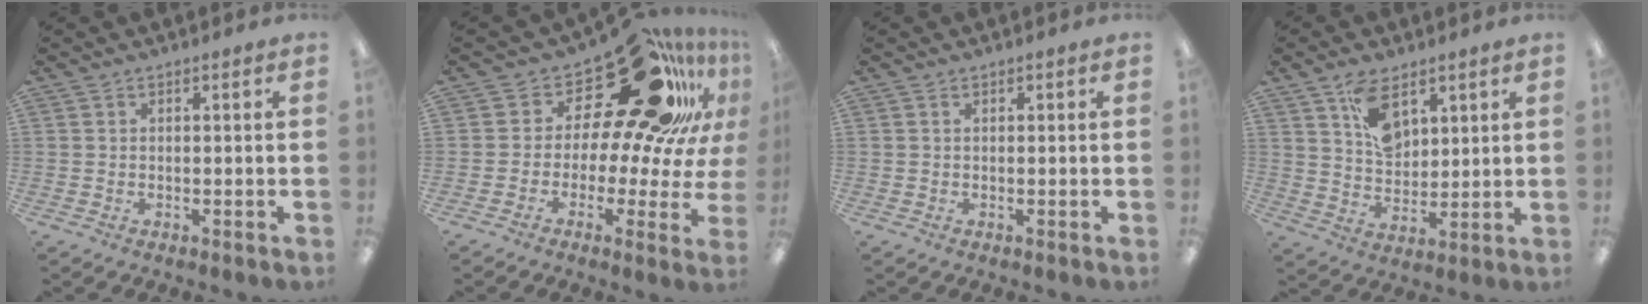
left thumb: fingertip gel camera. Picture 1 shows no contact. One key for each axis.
{"total": 24.8, "fx": 14.9, "fy": 11.0, "fz": 16.5, "tx": -0.215, "ty": -0.111, "tz": 0.252}
{"total": 0.0}
{"total": 10.1, "fx": 5.7, "fy": 6.1, "fz": 5.7, "tx": -0.088, "ty": -0.020, "tz": 0.103}